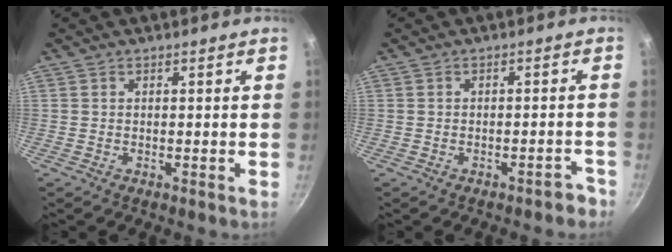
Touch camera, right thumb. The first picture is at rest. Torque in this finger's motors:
{"motor_torque": [-0.09, 0.27, -0.22, 0.20, 0.09]}